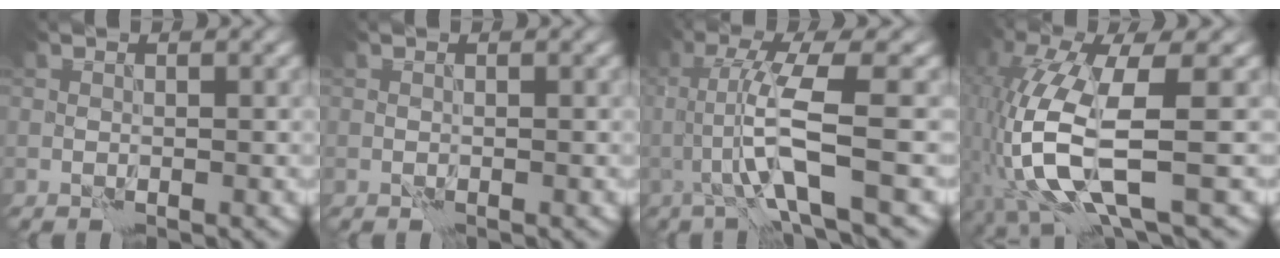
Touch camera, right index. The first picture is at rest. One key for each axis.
{"total": 0.0}
{"total": 5.8, "fx": -0.6, "fy": 0.3, "fz": 5.7, "tx": -0.114, "ty": 0.006, "tz": -0.011}
{"total": 9.9, "fx": -2.2, "fy": 3.1, "fz": 9.1, "tx": -0.217, "ty": -0.018, "tz": -0.039}